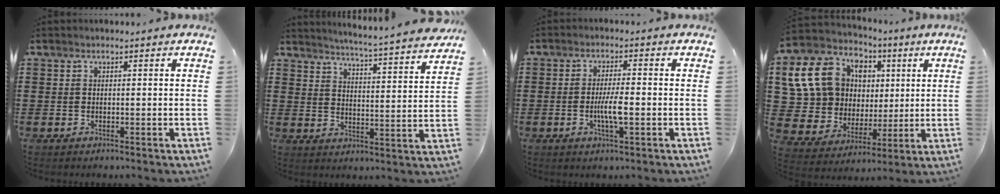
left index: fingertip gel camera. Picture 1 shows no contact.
{"total": 4.5, "force": [4.2, -1.2, 1.0], "torque": [-0.040, -0.042, 0.066]}
{"total": 4.7, "force": [-0.9, 0.8, 4.5], "torque": [-0.084, 0.000, -0.020]}
{"total": 14.3, "force": [4.8, 11.7, 6.8], "torque": [-0.202, -0.004, 0.095]}